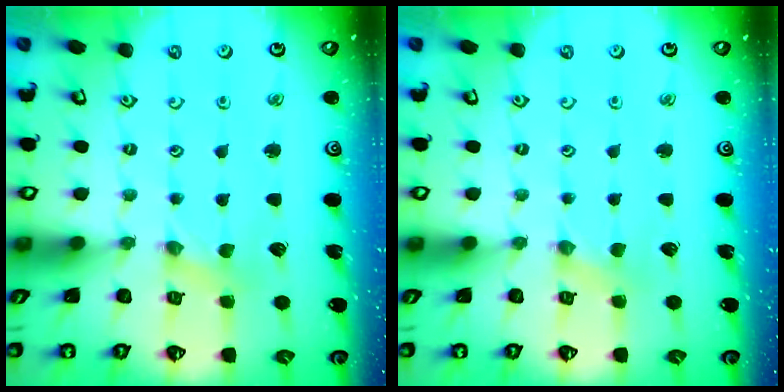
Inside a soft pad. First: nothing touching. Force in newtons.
{"total": 0.0}